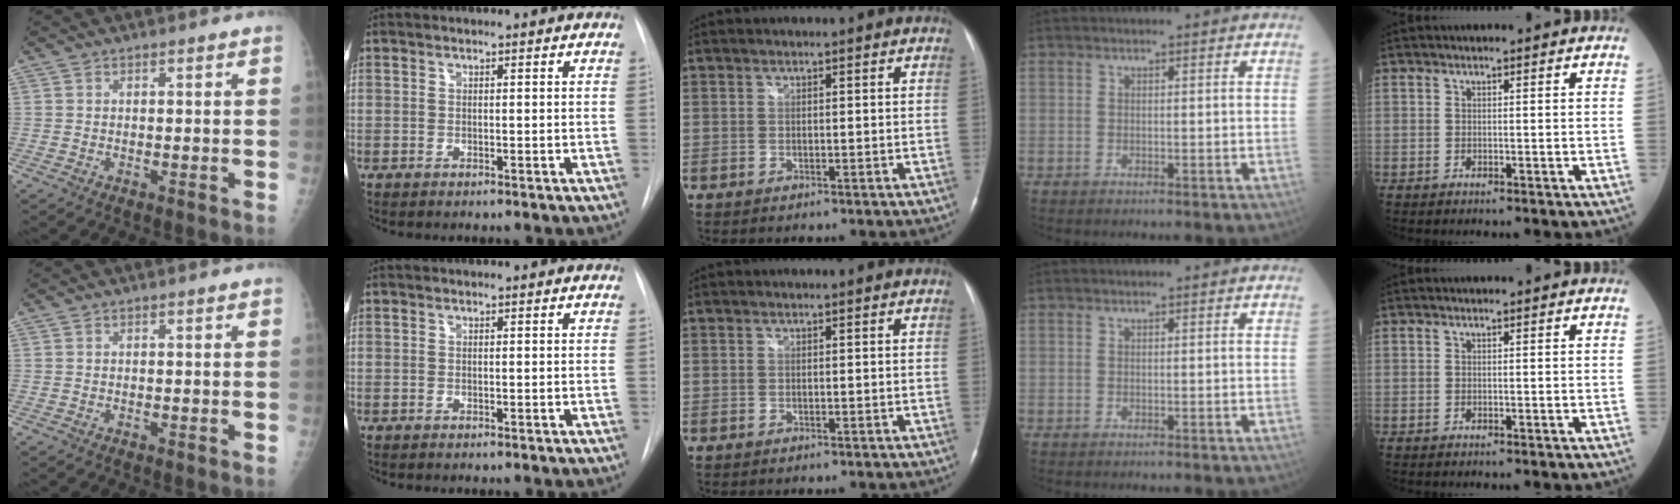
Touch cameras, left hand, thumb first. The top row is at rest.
{}